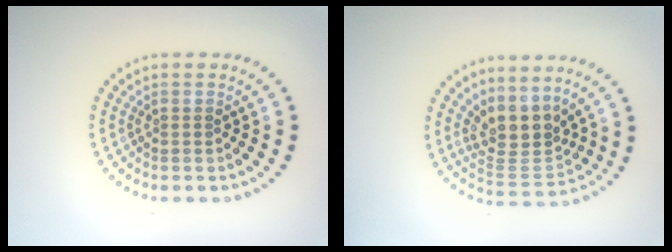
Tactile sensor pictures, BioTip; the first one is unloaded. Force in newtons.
{"total": 3.9, "press": 3.0, "slide": 2.6}